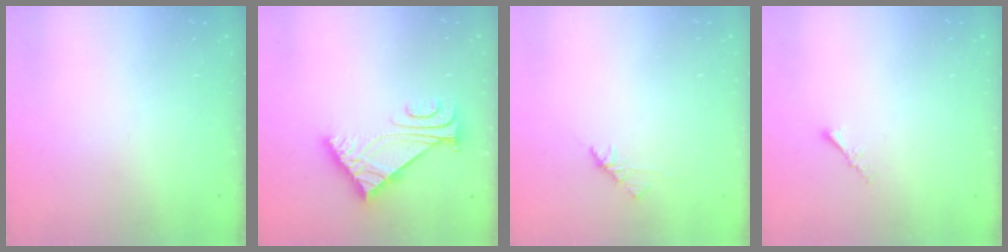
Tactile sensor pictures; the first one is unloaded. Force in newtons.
{"total": 6.7, "press": 6.7, "slide": 0.8}
{"total": 1.9, "press": 1.7, "slide": 0.6}
{"total": 1.5, "press": 1.5, "slide": 0.4}